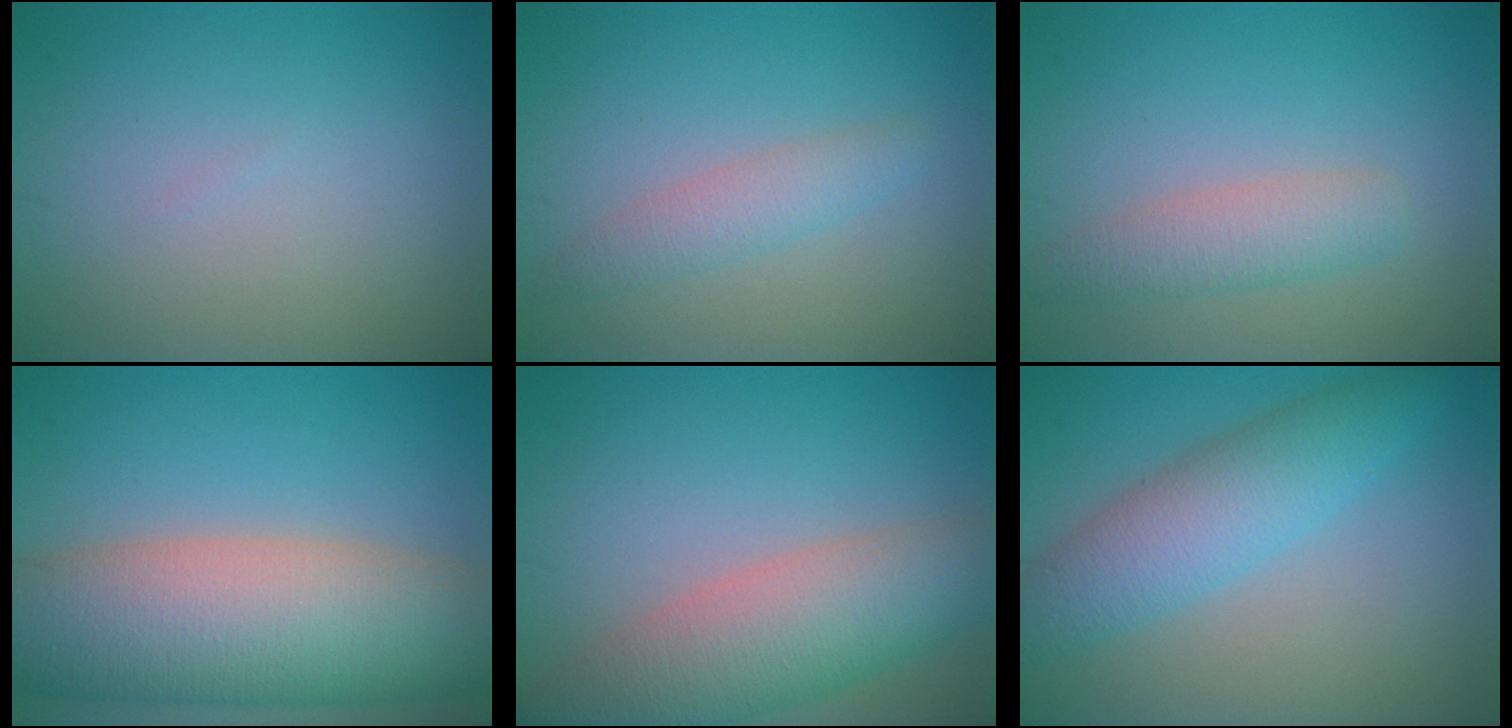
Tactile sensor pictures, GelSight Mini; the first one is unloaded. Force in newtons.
{"total": 2.2, "press": 2.2, "slide": 0.1}
{"total": 3.0, "press": 3.0, "slide": 0.1}
{"total": 13.2, "press": 13.2, "slide": 0.7}
{"total": 7.5, "press": 7.5, "slide": 0.3}
{"total": 5.5, "press": 5.5, "slide": 0.1}